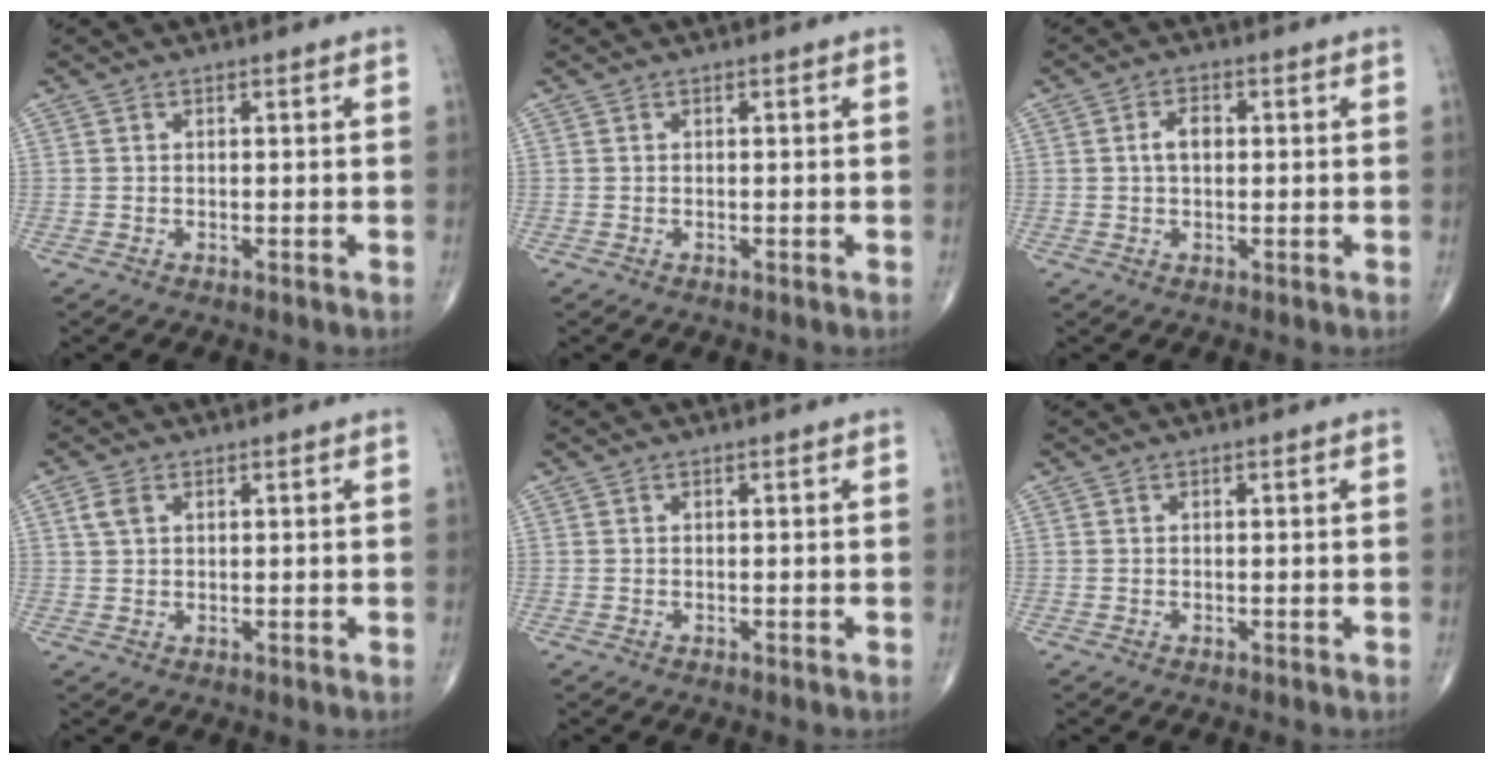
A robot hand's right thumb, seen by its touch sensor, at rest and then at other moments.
{"total": 0.0}
{"total": 3.3, "force": [0.4, 2.0, 2.6], "torque": [-0.045, 0.007, 0.003]}
{"total": 2.5, "force": [1.1, 1.6, 1.6], "torque": [-0.033, 0.006, 0.024]}
{"total": 0.0}
{"total": 0.0}